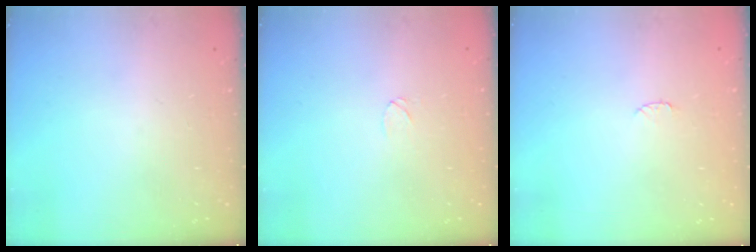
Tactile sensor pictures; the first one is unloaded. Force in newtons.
{"total": 3.7, "press": 3.7, "slide": 0.3}
{"total": 4.1, "press": 4.1, "slide": 0.5}